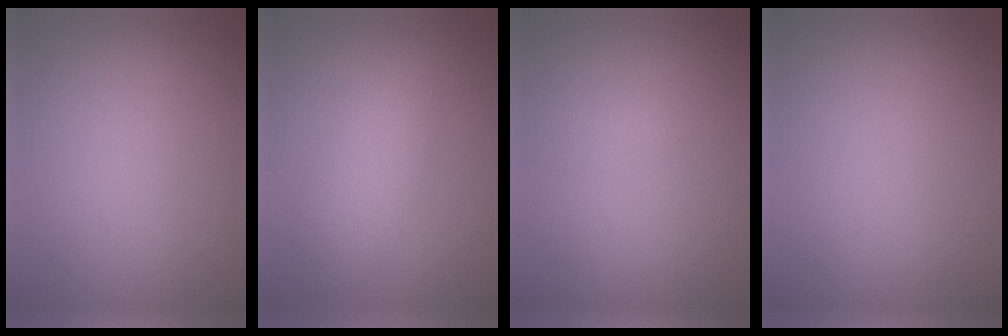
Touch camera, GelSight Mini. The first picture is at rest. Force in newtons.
{"total": 3.3, "press": 3.3, "slide": 0.2}
{"total": 0.5, "press": 0.5, "slide": 0.0}
{"total": 0.0}